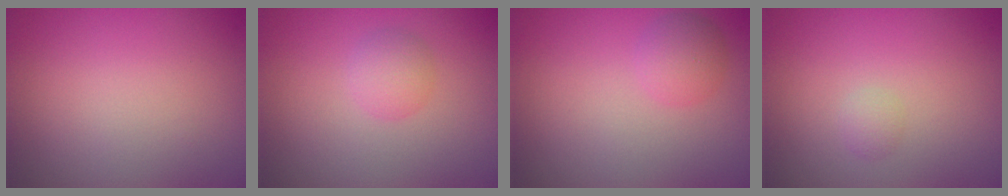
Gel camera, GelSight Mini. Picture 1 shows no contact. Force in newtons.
{"total": 1.8, "press": 1.8, "slide": 0.2}
{"total": 1.9, "press": 1.9, "slide": 0.1}
{"total": 0.7, "press": 0.7, "slide": 0.0}